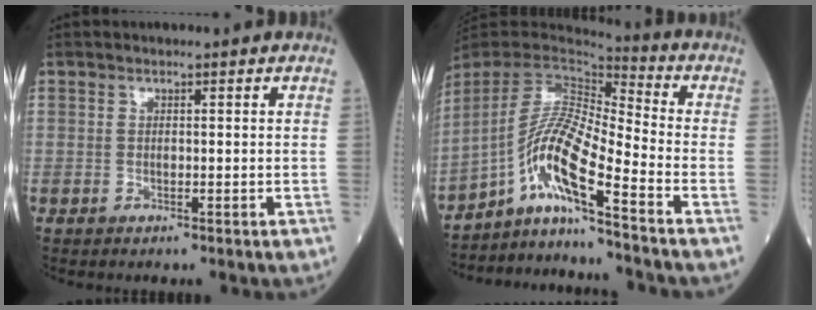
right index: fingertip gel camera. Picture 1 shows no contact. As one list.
[{"total": 11.5, "force": [-7.6, -0.7, 8.7], "torque": [-0.169, 0.005, -0.143]}]